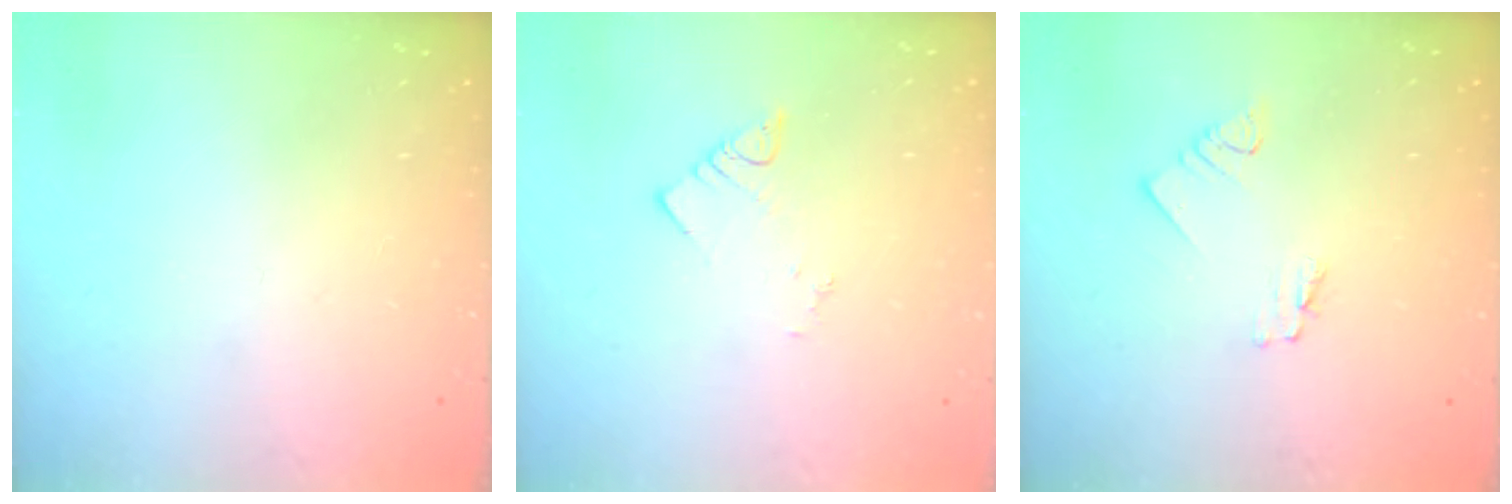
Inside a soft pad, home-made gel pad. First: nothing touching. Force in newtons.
{"total": 3.7, "press": 3.7, "slide": 0.5}
{"total": 1.6, "press": 1.6, "slide": 0.1}